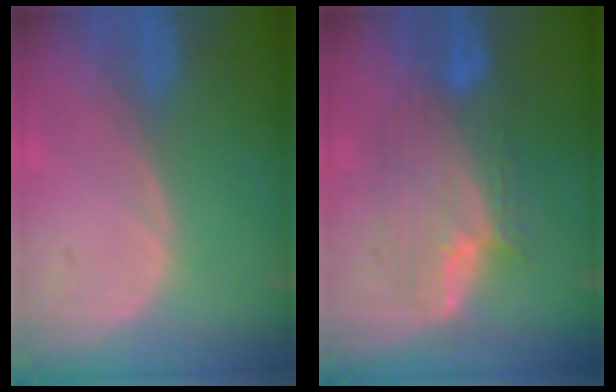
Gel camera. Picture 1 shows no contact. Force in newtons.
{"total": 8.4, "press": 8.4, "slide": 0.3}